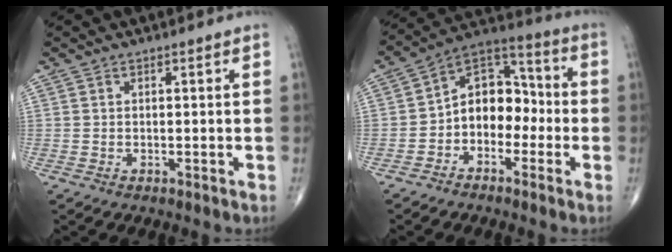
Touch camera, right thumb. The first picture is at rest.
{"total": 11.2, "force": [-2.3, 8.1, 7.5], "torque": [-0.081, 0.050, -0.058]}